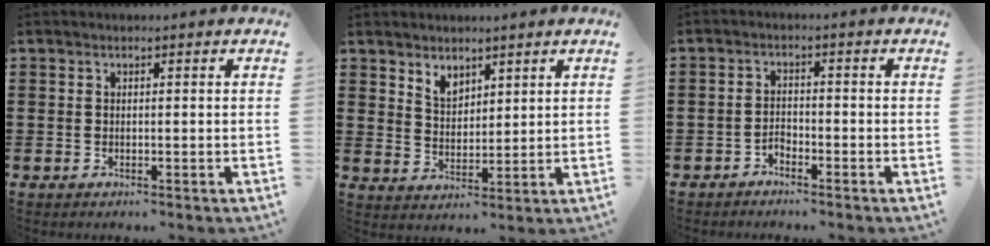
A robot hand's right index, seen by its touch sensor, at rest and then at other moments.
{"total": 3.6, "force": [3.0, 1.8, 0.6], "torque": [-0.022, 0.001, 0.057]}
{"total": 1.8, "force": [-1.7, 0.7, 0.4], "torque": [-0.014, 0.003, -0.035]}